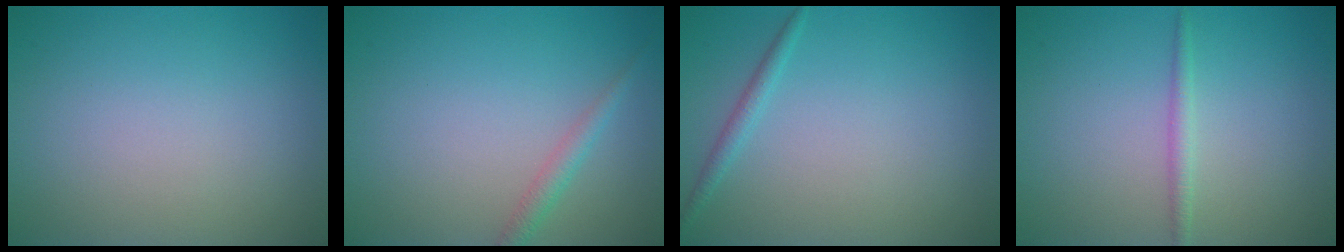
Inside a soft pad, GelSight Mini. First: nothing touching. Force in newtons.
{"total": 1.5, "press": 1.5, "slide": 0.0}
{"total": 1.2, "press": 1.2, "slide": 0.1}
{"total": 1.3, "press": 1.3, "slide": 0.1}